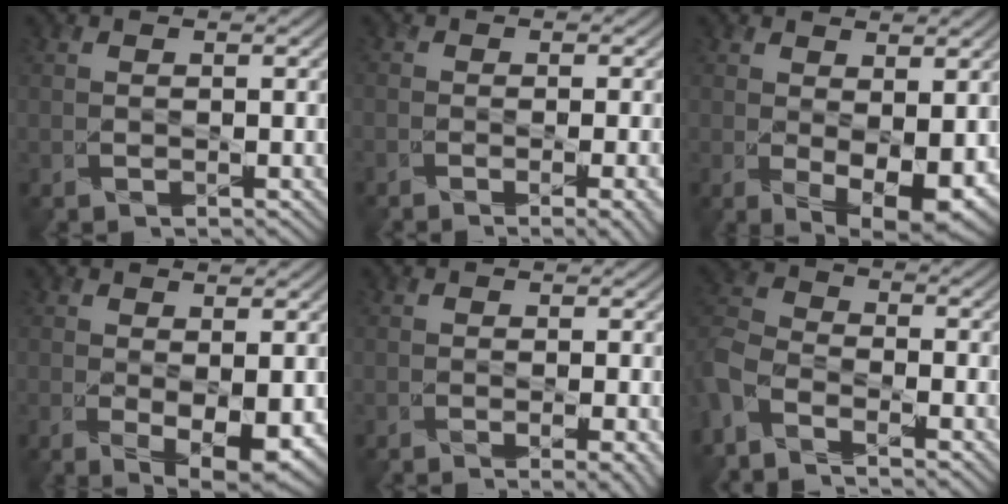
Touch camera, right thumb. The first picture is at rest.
{"total": 5.0, "force": [-2.2, 1.6, 4.2], "torque": [-0.046, -0.002, -0.028]}
{"total": 6.1, "force": [0.1, 3.0, 5.3], "torque": [-0.098, -0.022, 0.014]}
{"total": 5.1, "force": [-0.2, 2.2, 4.6], "torque": [-0.083, -0.018, 0.009]}
{"total": 2.1, "force": [-0.4, 0.3, 2.1], "torque": [-0.033, -0.003, -0.009]}
{"total": 7.4, "force": [-5.5, 3.2, 3.9], "torque": [-0.099, -0.017, -0.121]}